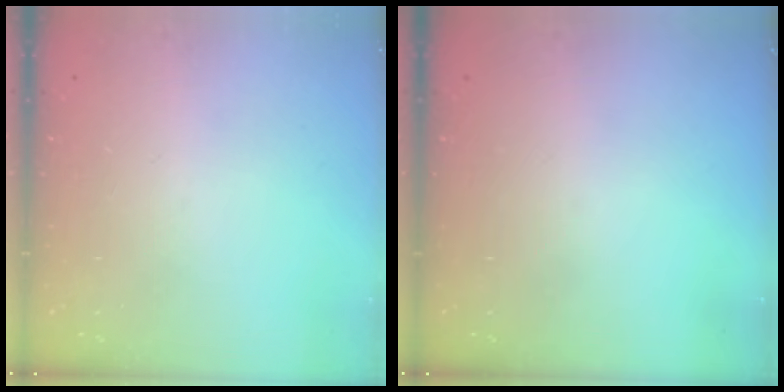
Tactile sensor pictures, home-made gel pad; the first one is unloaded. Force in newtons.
{"total": 0.0}